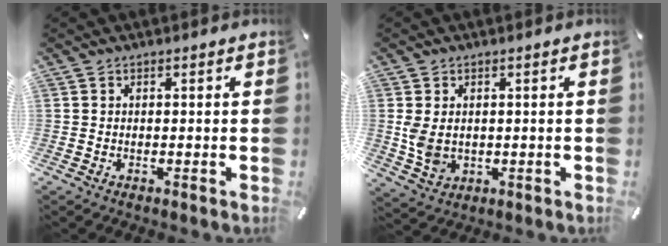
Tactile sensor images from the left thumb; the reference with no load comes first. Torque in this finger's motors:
{"motor_torque": [0.93, 1.43, 0.44, -0.36, 0.17]}